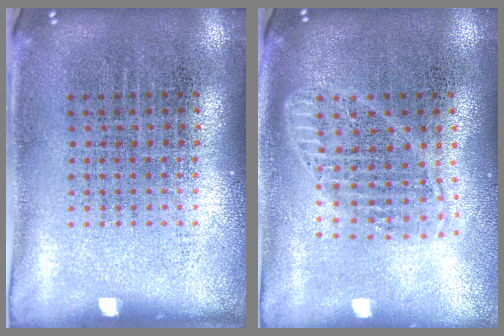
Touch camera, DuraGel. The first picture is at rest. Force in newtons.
{"total": 1.8, "press": 1.5, "slide": 1.0}